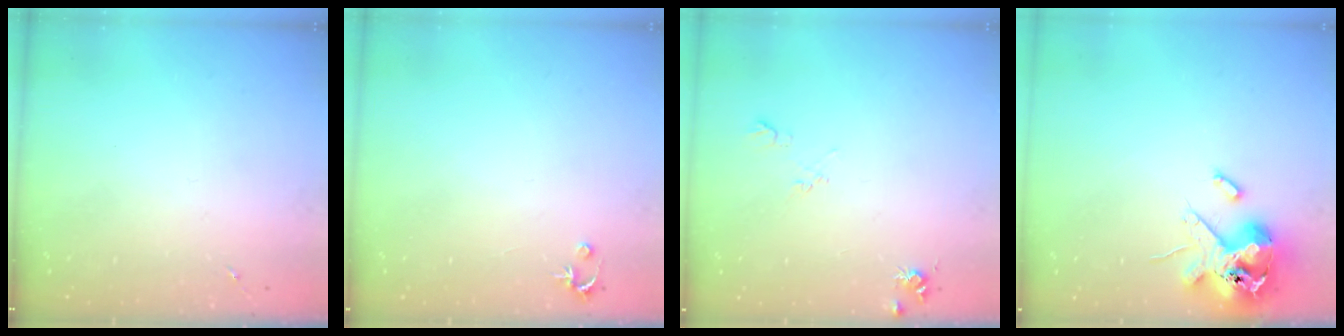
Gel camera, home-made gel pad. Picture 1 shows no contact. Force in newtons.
{"total": 2.5, "press": 2.5, "slide": 0.2}
{"total": 8.2, "press": 8.2, "slide": 0.8}
{"total": 14.2, "press": 14.0, "slide": 2.4}